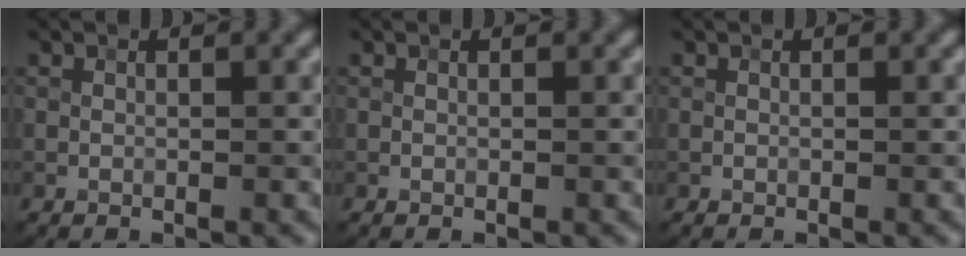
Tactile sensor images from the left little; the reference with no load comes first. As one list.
[{"total": 0.0}, {"total": 0.0}]